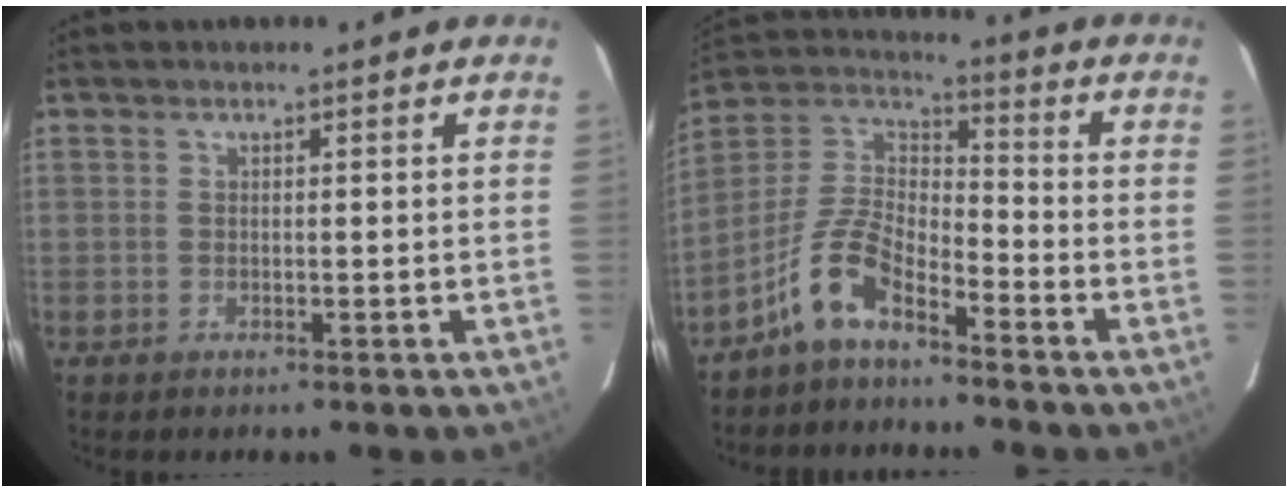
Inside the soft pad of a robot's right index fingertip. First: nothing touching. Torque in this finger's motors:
{"motor_torque": [0.97, -0.86, 0.29, 0.08]}